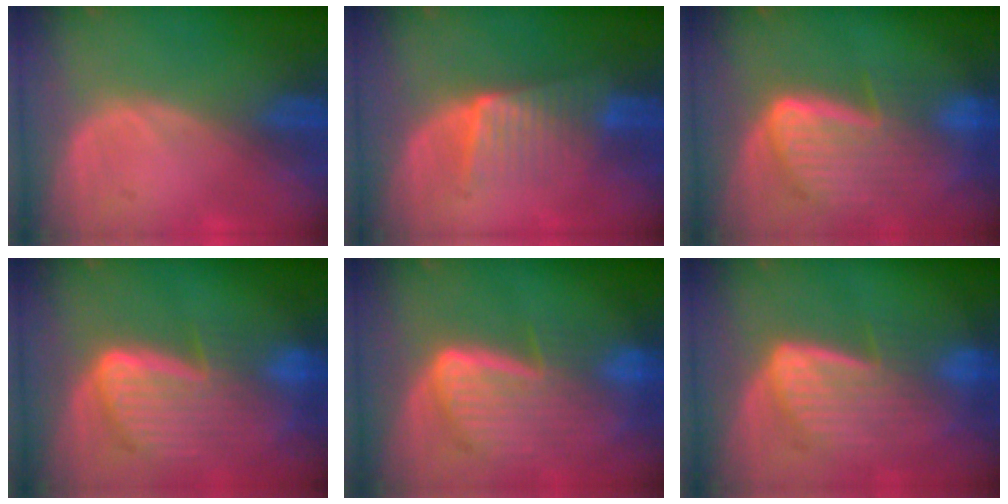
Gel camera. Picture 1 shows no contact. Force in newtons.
{"total": 5.7, "press": 5.4, "slide": 1.8}
{"total": 9.4, "press": 8.1, "slide": 4.9}
{"total": 9.7, "press": 8.2, "slide": 5.3}
{"total": 9.1, "press": 7.9, "slide": 4.5}
{"total": 7.8, "press": 7.3, "slide": 2.9}